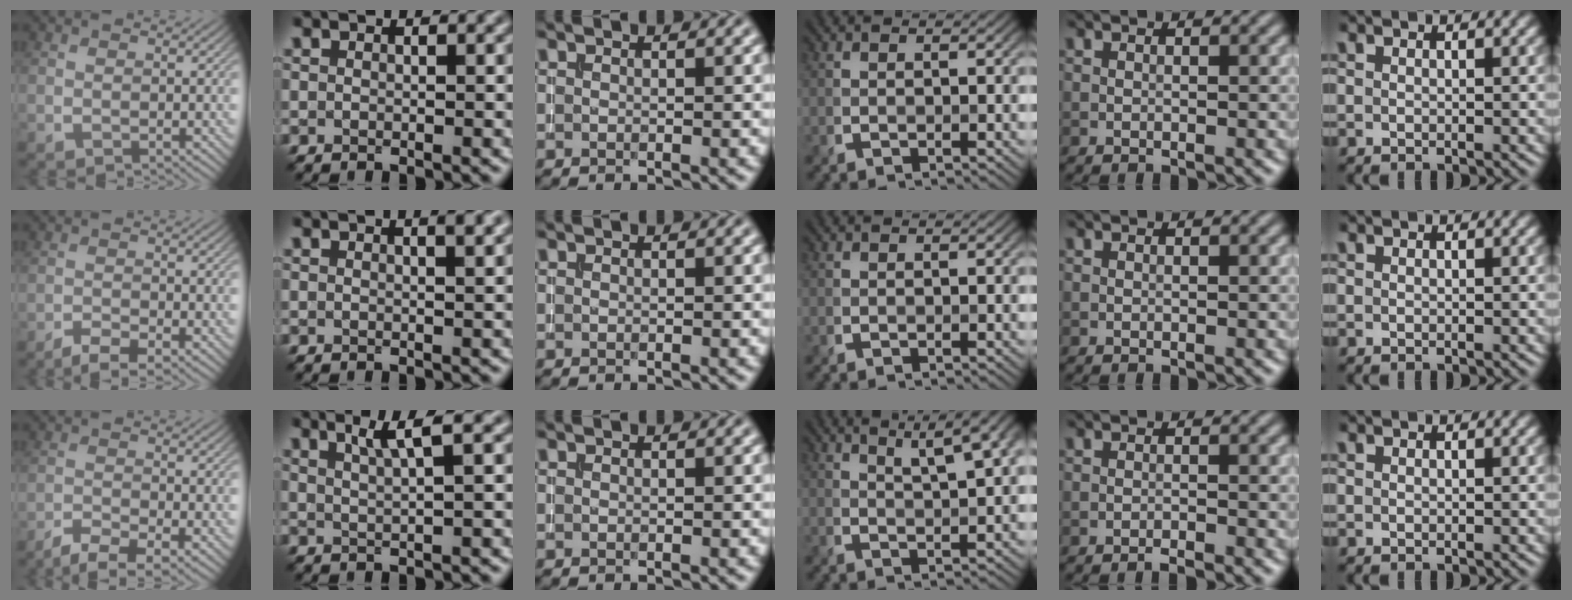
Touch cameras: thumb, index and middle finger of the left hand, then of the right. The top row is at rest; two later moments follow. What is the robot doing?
{"motion": "pour", "object": "almond"}